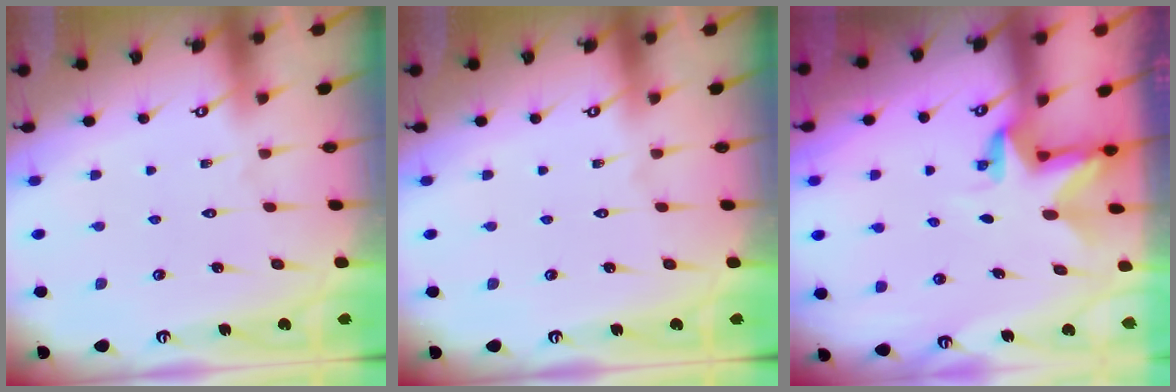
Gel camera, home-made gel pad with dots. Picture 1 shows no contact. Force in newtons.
{"total": 0.0}
{"total": 2.9, "press": 2.9, "slide": 0.2}